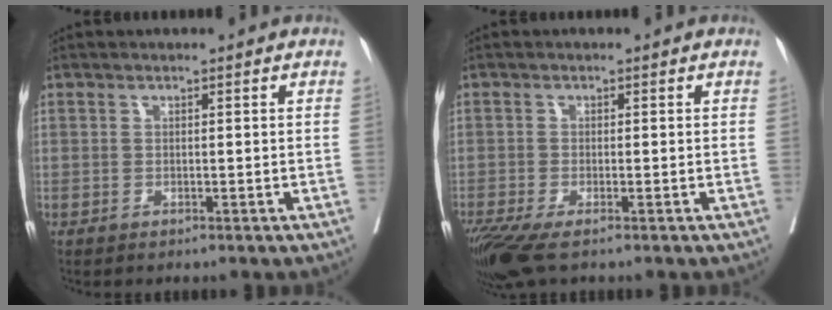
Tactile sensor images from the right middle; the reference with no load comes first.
{"total": 5.4, "force": [-3.7, 1.0, 3.8], "torque": [-0.071, -0.016, -0.070]}